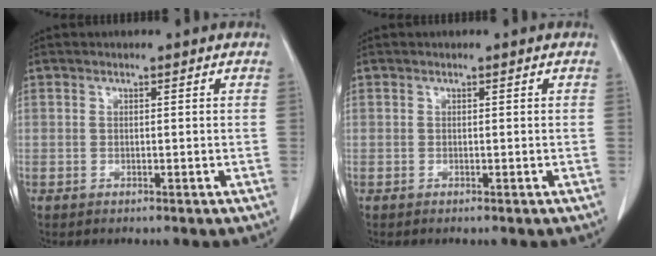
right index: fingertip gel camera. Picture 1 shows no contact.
{"total": 0.0}